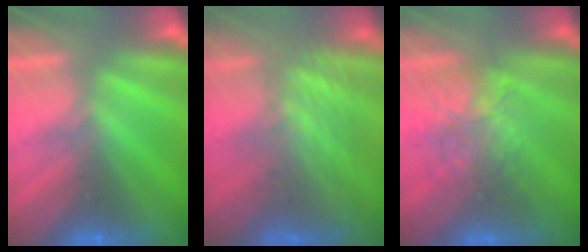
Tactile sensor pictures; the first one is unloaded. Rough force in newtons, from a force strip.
{"total": 3.1}
{"total": 2.3}